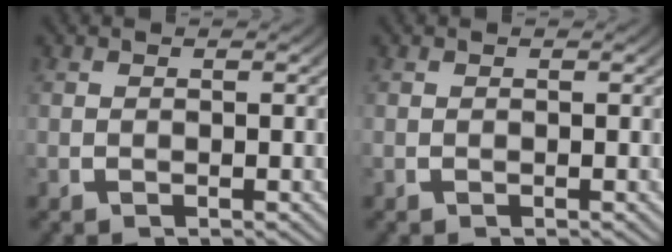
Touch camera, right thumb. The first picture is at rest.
{"total": 0.0}